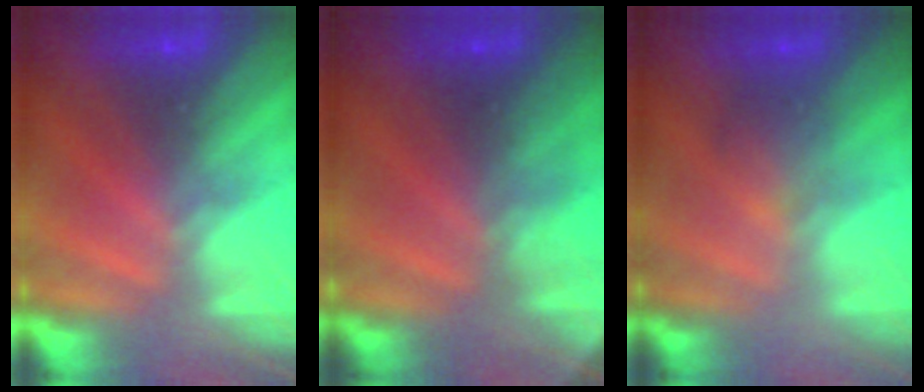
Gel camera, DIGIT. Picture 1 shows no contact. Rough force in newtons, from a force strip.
{"total": 2.8}
{"total": 1.9}